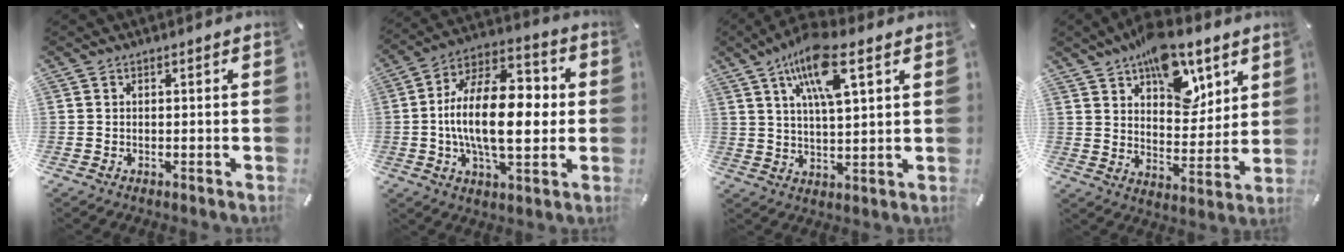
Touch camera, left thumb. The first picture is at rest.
{"total": 20.4, "force": [-0.6, 10.6, 17.4], "torque": [-0.309, 0.002, -0.014]}
{"total": 12.2, "force": [6.8, 3.9, 9.3], "torque": [-0.166, -0.012, 0.118]}
{"total": 14.5, "force": [8.9, 8.3, 7.9], "torque": [-0.102, -0.050, 0.157]}